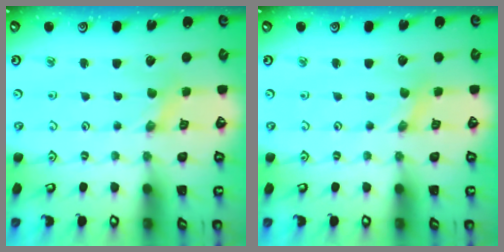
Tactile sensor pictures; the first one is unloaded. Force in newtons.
{"total": 0.0}